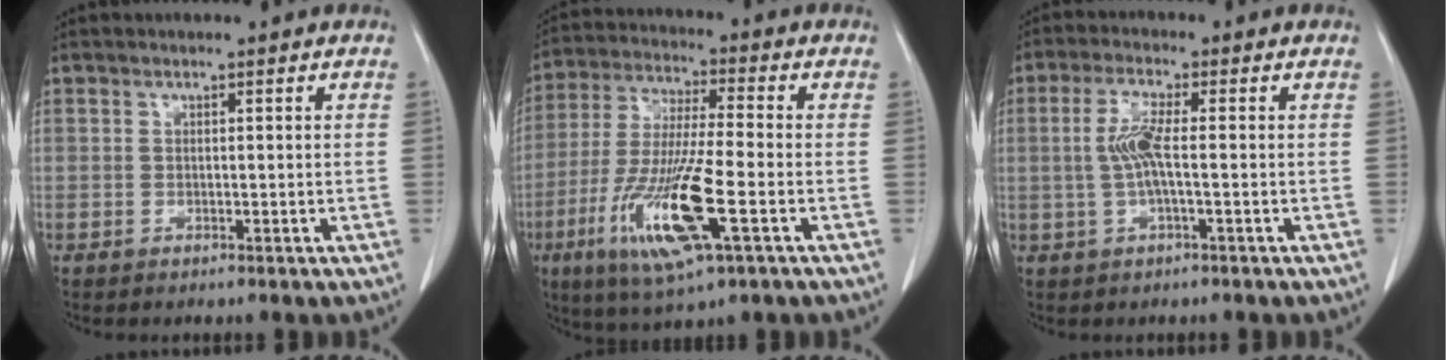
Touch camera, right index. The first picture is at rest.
{"total": 15.5, "force": [-5.4, 1.3, 14.5], "torque": [-0.300, -0.027, -0.098]}
{"total": 5.0, "force": [-0.1, 0.5, 5.0], "torque": [-0.111, 0.005, -0.005]}